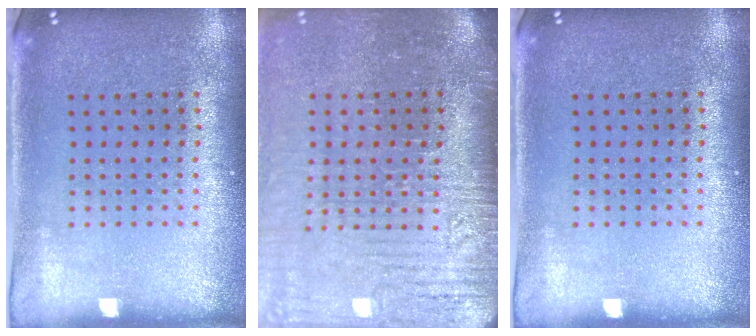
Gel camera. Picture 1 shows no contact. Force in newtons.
{"total": 4.5, "press": 3.8, "slide": 2.3}
{"total": 0.0}